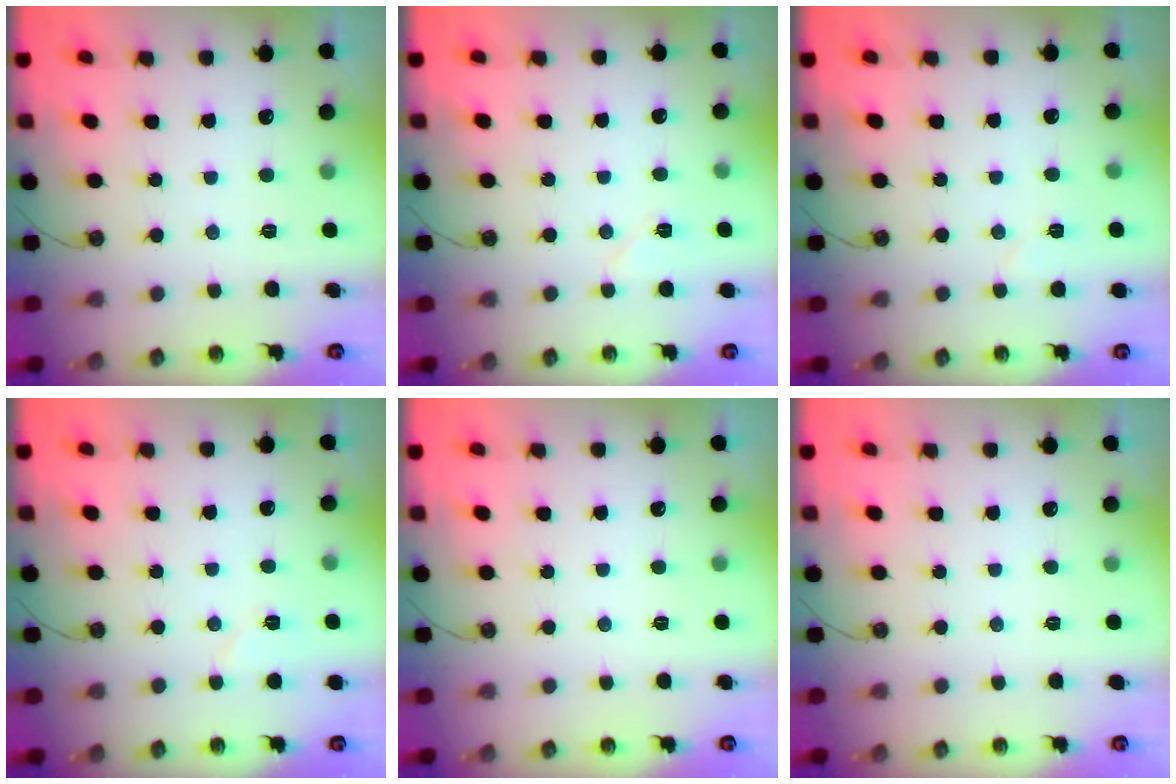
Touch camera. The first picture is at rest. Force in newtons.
{"total": 5.2, "press": 5.1, "slide": 1.0}
{"total": 3.9, "press": 3.9, "slide": 0.6}
{"total": 5.9, "press": 5.2, "slide": 2.8}
{"total": 0.0}
{"total": 1.5, "press": 0.5, "slide": 1.4}